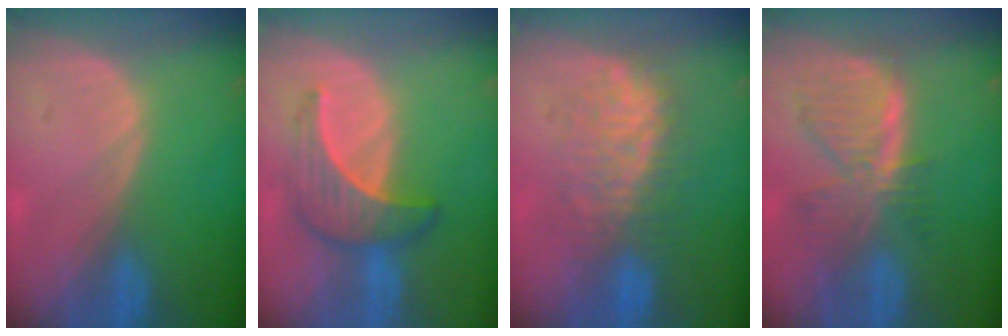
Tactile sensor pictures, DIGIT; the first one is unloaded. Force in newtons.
{"total": 6.5, "press": 6.4, "slide": 1.2}
{"total": 7.7, "press": 7.7, "slide": 0.3}
{"total": 8.0, "press": 7.1, "slide": 3.7}